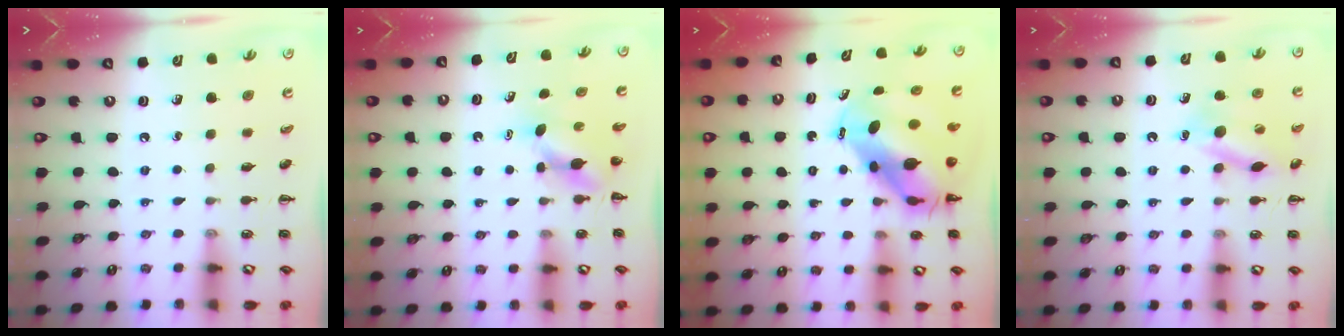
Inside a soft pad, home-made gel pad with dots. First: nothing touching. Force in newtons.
{"total": 3.9, "press": 3.9, "slide": 0.2}
{"total": 9.7, "press": 9.3, "slide": 2.8}
{"total": 13.2, "press": 13.0, "slide": 2.3}